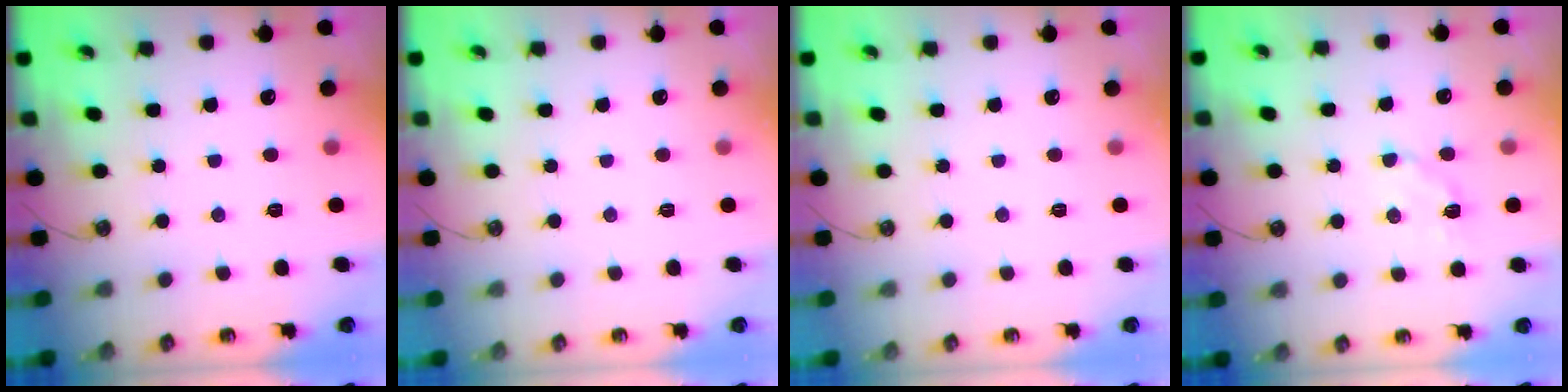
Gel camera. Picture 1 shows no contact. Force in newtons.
{"total": 0.0}
{"total": 0.0}
{"total": 4.7, "press": 4.7, "slide": 0.7}